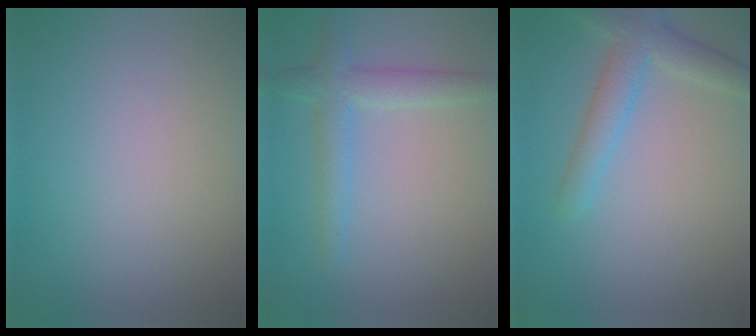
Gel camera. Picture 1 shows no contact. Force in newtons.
{"total": 3.1, "press": 3.1, "slide": 0.2}
{"total": 3.6, "press": 3.6, "slide": 0.2}